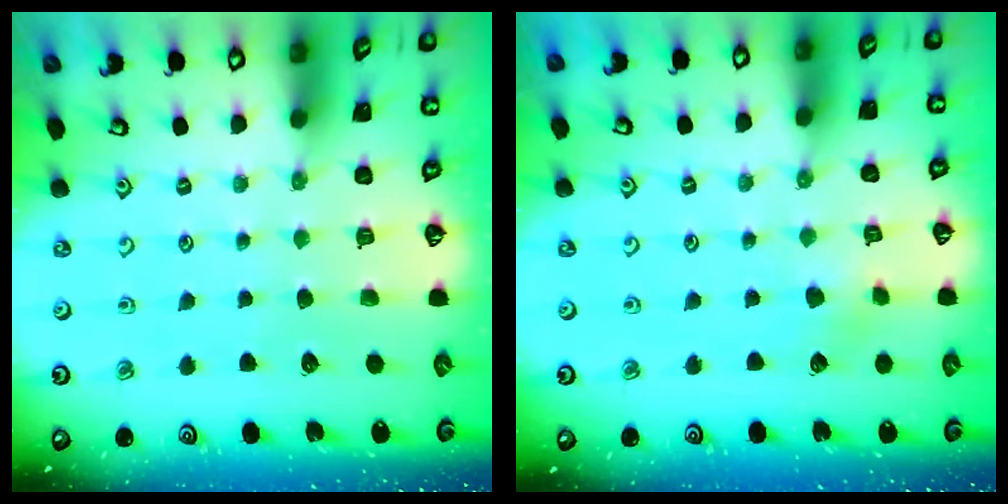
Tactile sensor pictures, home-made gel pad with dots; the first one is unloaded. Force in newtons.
{"total": 2.6, "press": 2.6, "slide": 0.4}